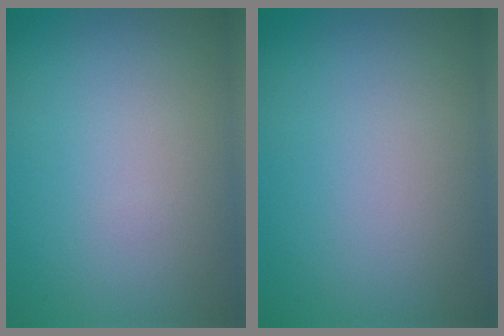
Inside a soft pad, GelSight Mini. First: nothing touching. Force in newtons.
{"total": 0.0}